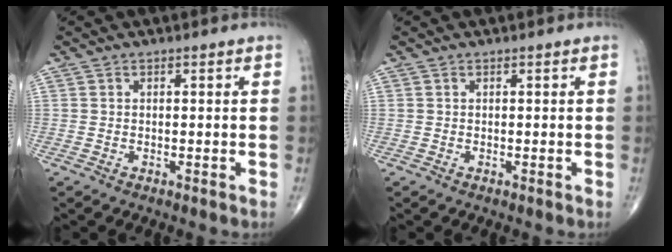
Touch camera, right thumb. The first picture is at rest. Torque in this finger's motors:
{"motor_torque": [0.19, 0.03, 0.02, 0.14, 0.02]}